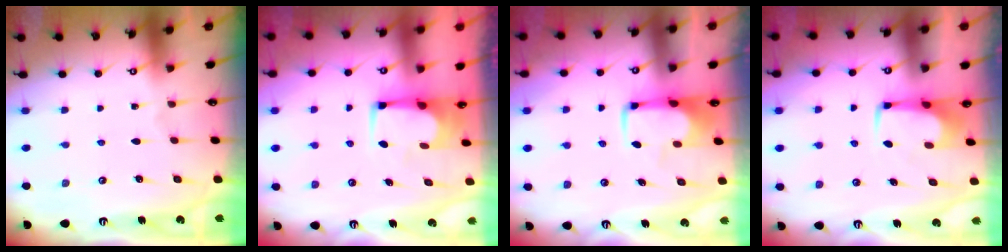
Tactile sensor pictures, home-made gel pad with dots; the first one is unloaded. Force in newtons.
{"total": 2.5, "press": 2.5, "slide": 0.1}
{"total": 1.8, "press": 1.8, "slide": 0.4}
{"total": 2.0, "press": 1.9, "slide": 0.6}